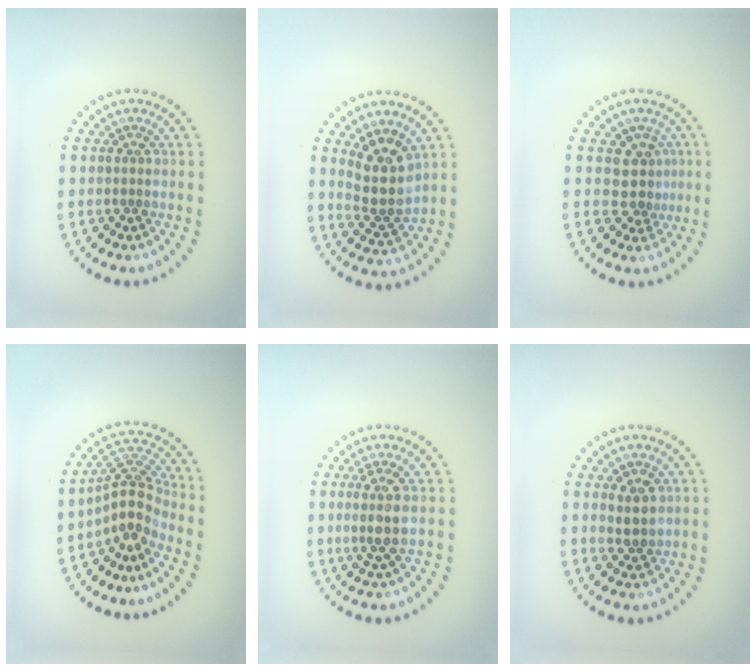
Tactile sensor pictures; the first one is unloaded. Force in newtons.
{"total": 4.4, "press": 3.8, "slide": 2.2}
{"total": 2.6, "press": 2.0, "slide": 1.7}
{"total": 3.8, "press": 2.8, "slide": 2.6}
{"total": 2.4, "press": 2.2, "slide": 1.1}
{"total": 2.5, "press": 2.5, "slide": 0.4}